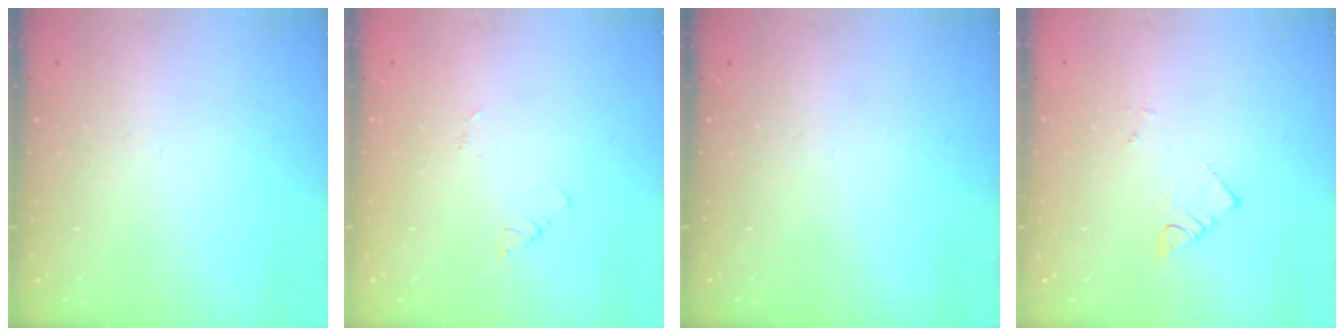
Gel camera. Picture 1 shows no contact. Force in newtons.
{"total": 2.4, "press": 2.4, "slide": 0.3}
{"total": 0.0}
{"total": 3.4, "press": 3.4, "slide": 0.1}